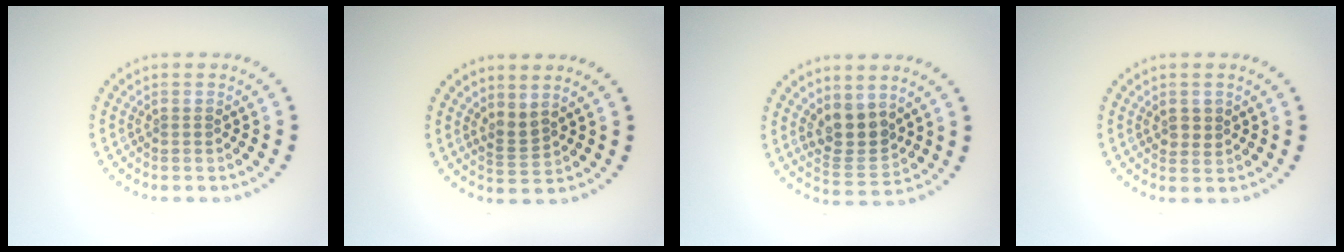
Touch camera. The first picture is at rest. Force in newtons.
{"total": 1.8, "press": 1.3, "slide": 1.1}
{"total": 3.9, "press": 3.5, "slide": 1.7}
{"total": 1.3, "press": 1.3, "slide": 0.3}